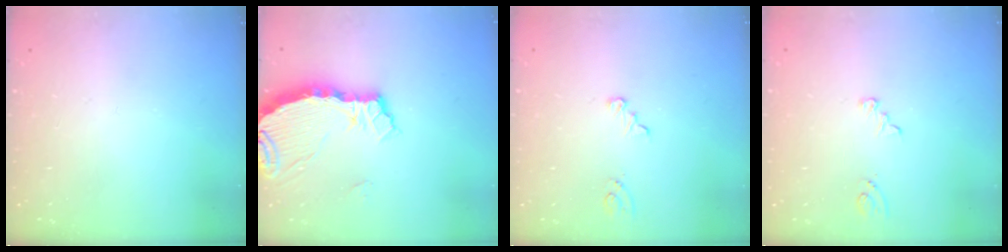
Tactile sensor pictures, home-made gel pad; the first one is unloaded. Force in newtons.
{"total": 6.7, "press": 6.7, "slide": 0.8}
{"total": 3.2, "press": 3.1, "slide": 0.3}
{"total": 3.7, "press": 3.7, "slide": 0.5}